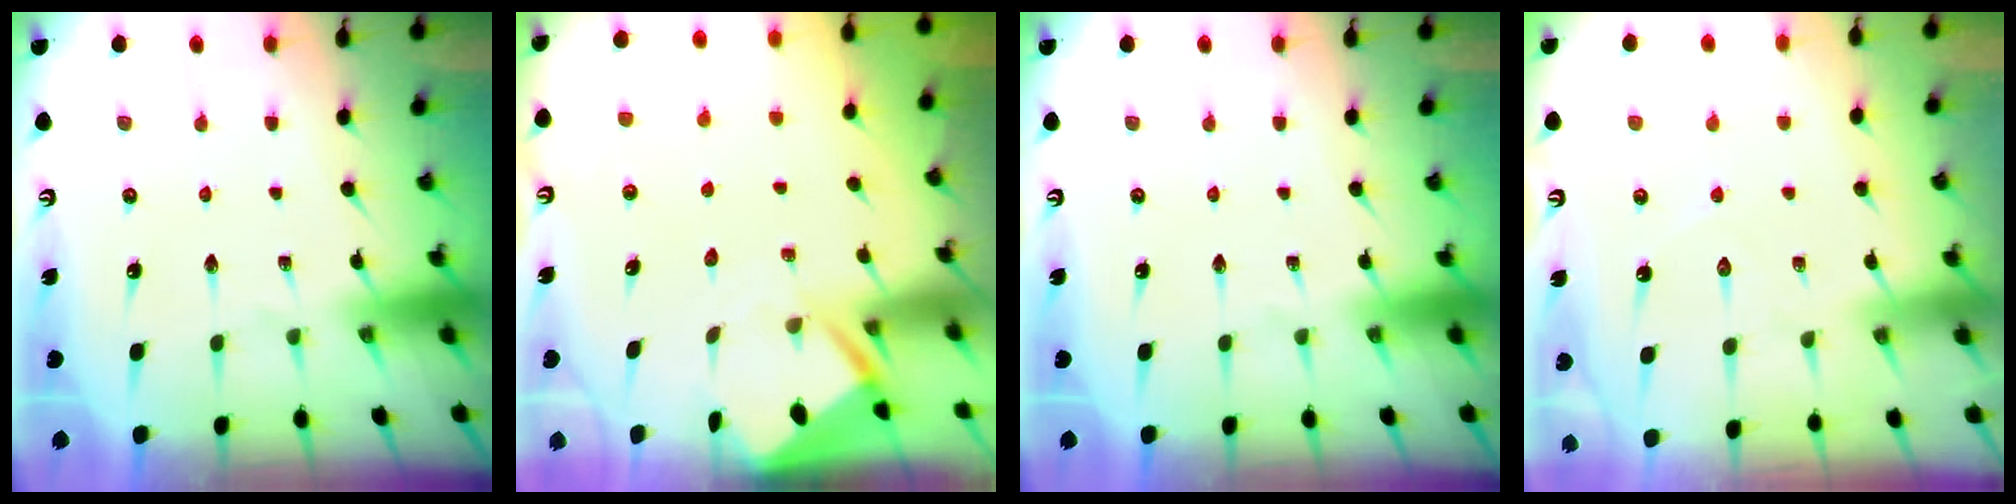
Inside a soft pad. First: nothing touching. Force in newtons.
{"total": 3.5, "press": 3.5, "slide": 0.3}
{"total": 0.0}
{"total": 5.9, "press": 5.8, "slide": 0.7}